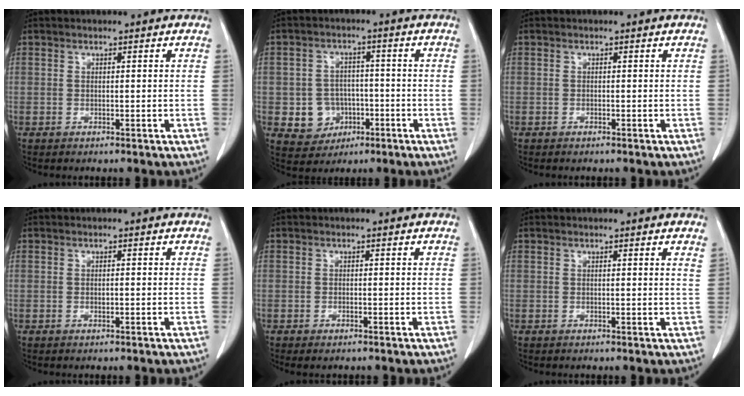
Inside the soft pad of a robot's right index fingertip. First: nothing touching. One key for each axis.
{"total": 6.4, "fx": -1.7, "fy": 5.9, "fz": 1.7, "tx": -0.030, "ty": 0.012, "tz": -0.014}
{"total": 0.0}
{"total": 0.7, "fx": -0.1, "fy": 0.2, "fz": 0.6, "tx": -0.012, "ty": -0.001, "tz": 0.000}
{"total": 1.0, "fx": -0.7, "fy": 0.2, "fz": 0.6, "tx": -0.012, "ty": -0.003, "tz": -0.007}
{"total": 1.0, "fx": 0.9, "fy": -0.1, "fz": 0.4, "tx": -0.015, "ty": -0.005, "tz": 0.006}